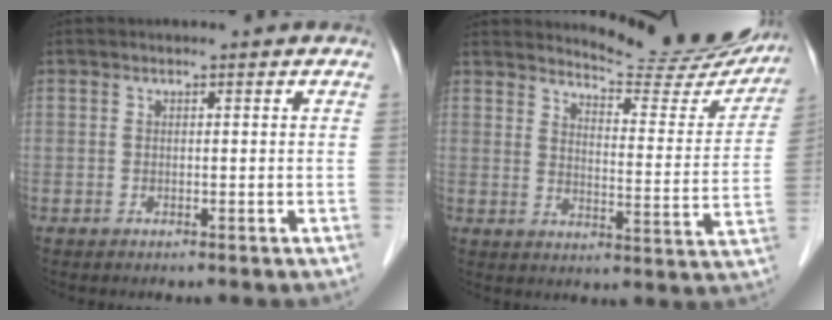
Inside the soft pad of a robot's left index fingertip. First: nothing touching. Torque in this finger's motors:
{"motor_torque": [0.87, -0.98, 0.31, 0.05]}